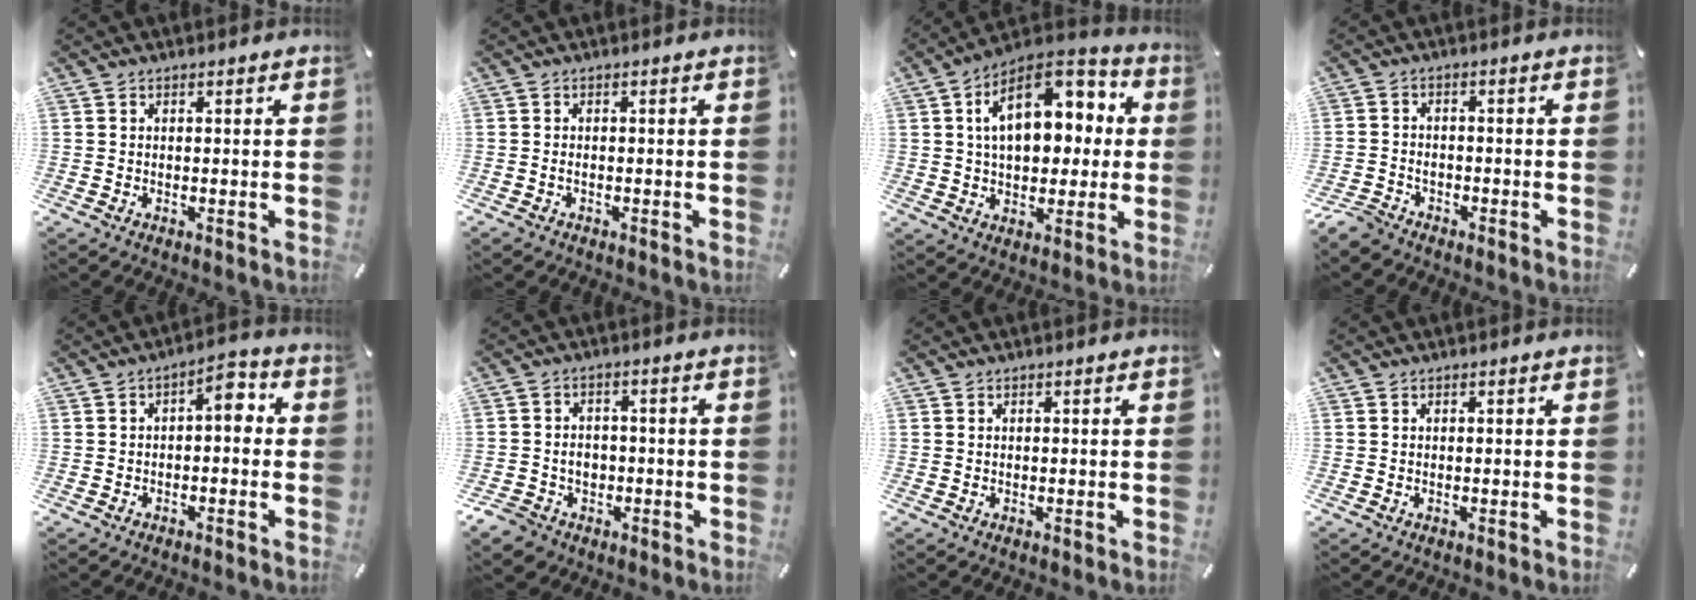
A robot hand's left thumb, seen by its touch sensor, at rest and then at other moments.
{"total": 1.0, "force": [-0.4, 0.6, 0.7], "torque": [-0.014, 0.001, -0.010]}
{"total": 16.8, "force": [4.6, 10.8, 11.9], "torque": [-0.187, -0.012, 0.083]}
{"total": 4.1, "force": [-3.3, 2.0, 1.3], "torque": [-0.046, 0.012, -0.070]}
{"total": 5.1, "force": [-0.4, 2.8, 4.3], "torque": [-0.062, 0.007, -0.018]}
{"total": 5.6, "force": [-1.7, 5.2, 1.3], "torque": [-0.041, 0.012, -0.030]}
{"total": 0.0}
{"total": 0.0}